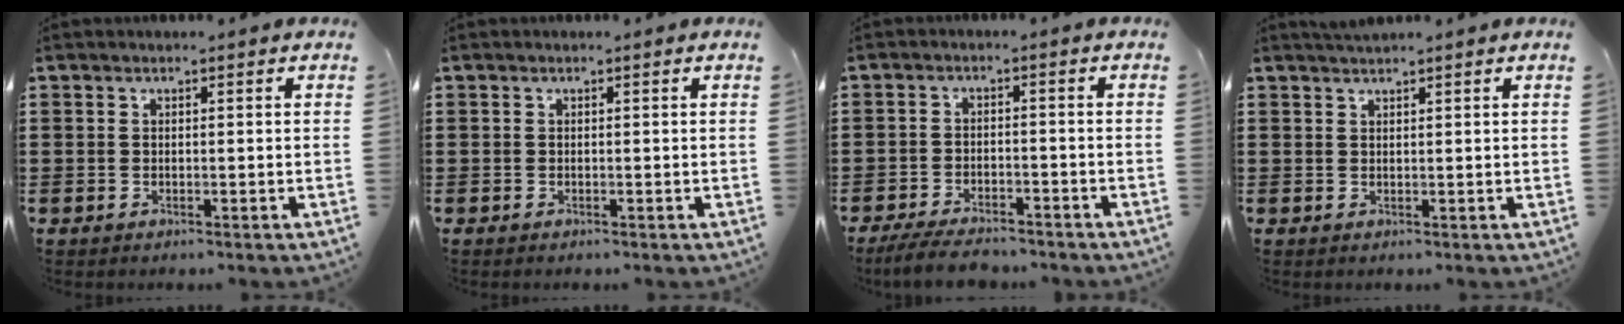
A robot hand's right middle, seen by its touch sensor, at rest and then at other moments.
{"total": 0.0}
{"total": 4.4, "force": [-4.0, 0.8, 1.6], "torque": [-0.039, -0.002, -0.082]}
{"total": 1.3, "force": [1.2, 0.1, 0.4], "torque": [-0.009, 0.000, 0.022]}